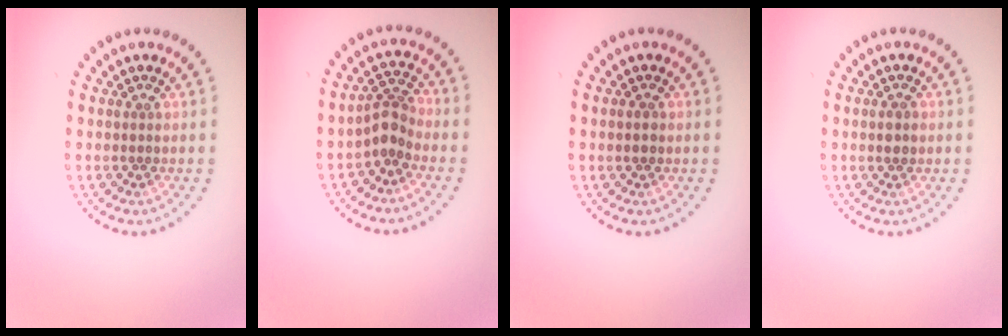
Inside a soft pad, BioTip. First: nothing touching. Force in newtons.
{"total": 2.5, "press": 1.9, "slide": 1.6}
{"total": 1.1, "press": 1.1, "slide": 0.1}
{"total": 1.1, "press": 1.1, "slide": 0.1}